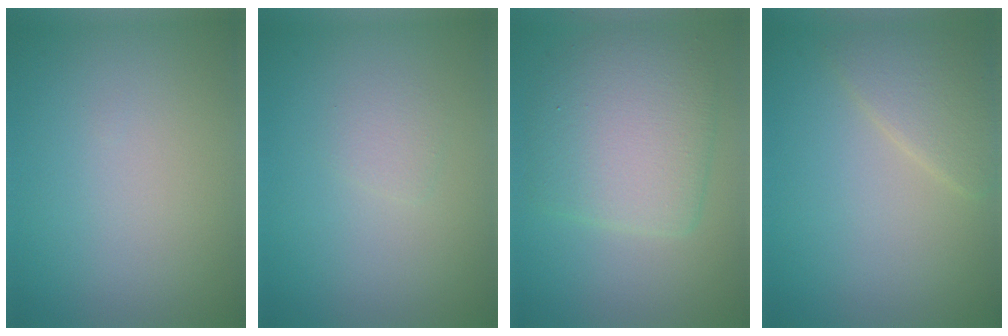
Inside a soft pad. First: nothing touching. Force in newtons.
{"total": 1.0, "press": 1.0, "slide": 0.1}
{"total": 6.1, "press": 6.1, "slide": 0.0}
{"total": 2.8, "press": 2.8, "slide": 0.3}